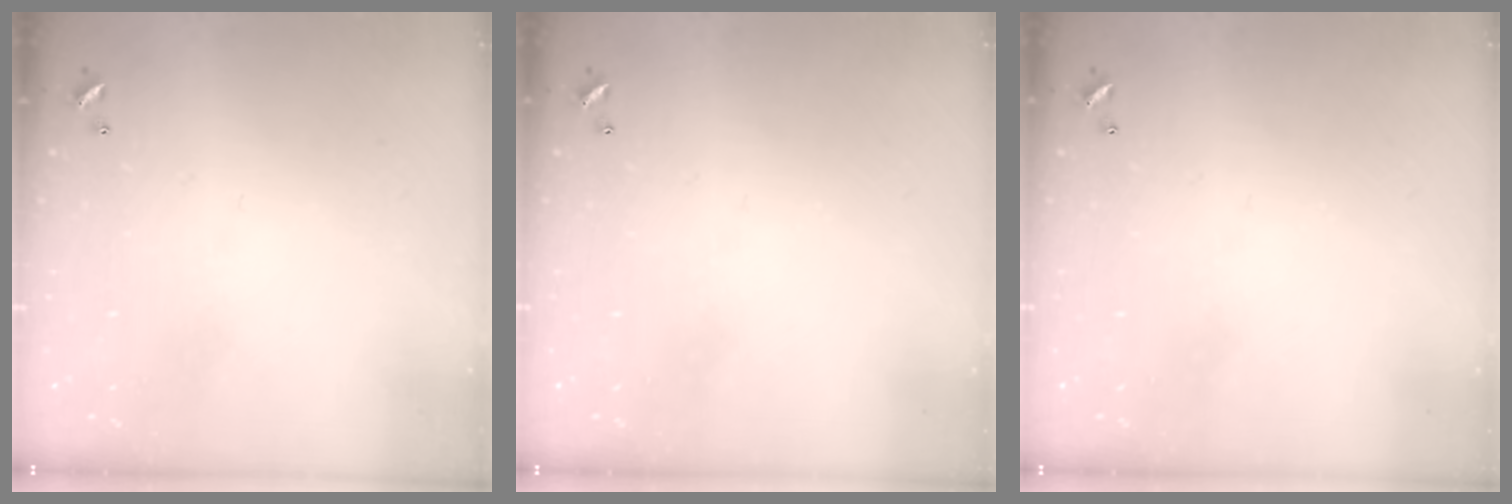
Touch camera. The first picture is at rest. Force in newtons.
{"total": 0.0}
{"total": 0.0}